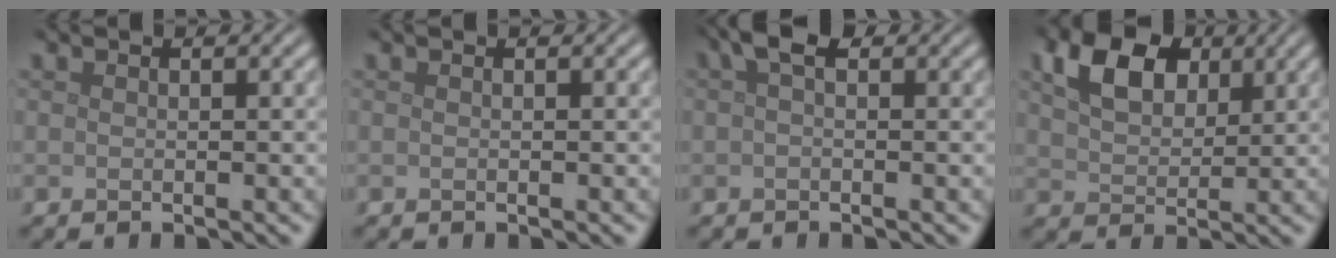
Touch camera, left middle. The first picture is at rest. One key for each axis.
{"total": 0.0}
{"total": 2.5, "fx": 0.9, "fy": 1.0, "fz": 2.1, "tx": -0.032, "ty": 0.011, "tz": 0.008}
{"total": 5.6, "fx": 2.6, "fy": 3.6, "fz": 3.4, "tx": -0.071, "ty": 0.005, "tz": 0.043}